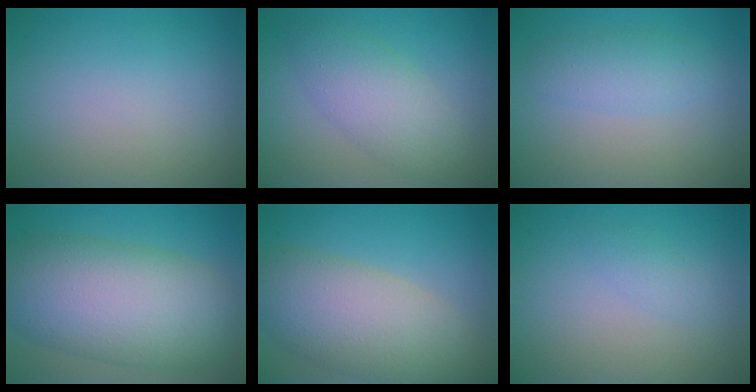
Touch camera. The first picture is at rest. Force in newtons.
{"total": 4.4, "press": 4.4, "slide": 0.2}
{"total": 2.4, "press": 2.4, "slide": 0.0}
{"total": 11.5, "press": 11.5, "slide": 0.3}
{"total": 8.3, "press": 8.2, "slide": 0.7}
{"total": 1.2, "press": 1.2, "slide": 0.0}